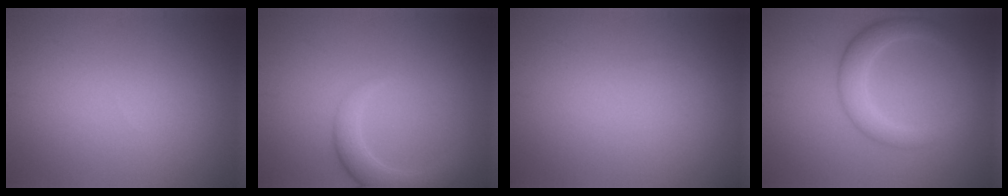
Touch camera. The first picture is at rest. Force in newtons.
{"total": 3.3, "press": 3.3, "slide": 0.4}
{"total": 0.0}
{"total": 2.6, "press": 2.6, "slide": 0.2}